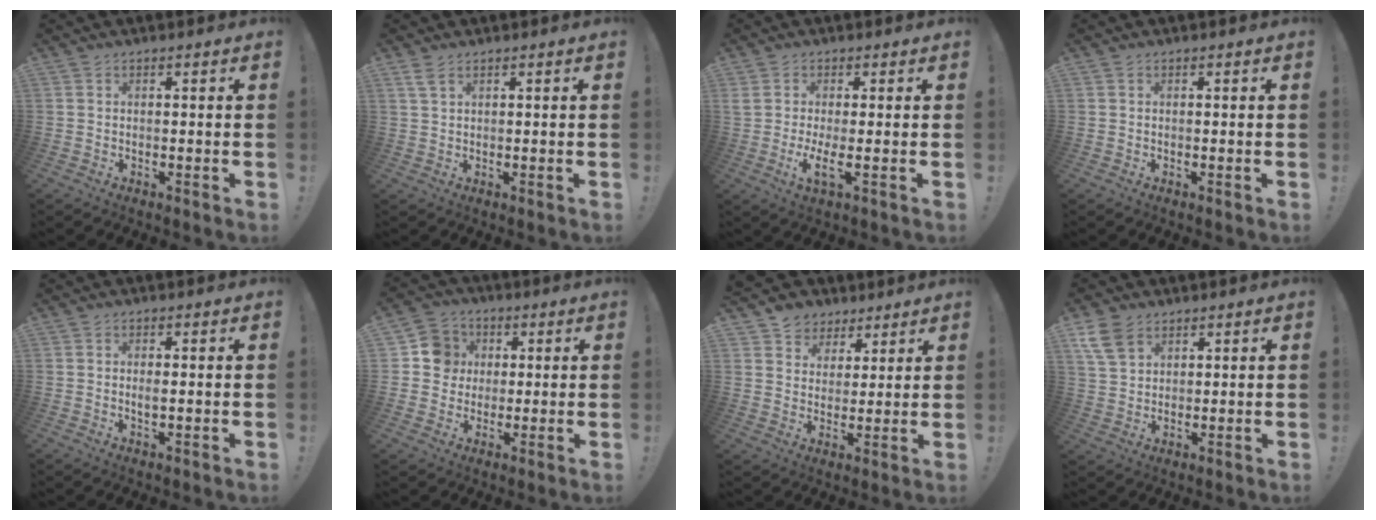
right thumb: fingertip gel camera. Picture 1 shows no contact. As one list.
[{"total": 2.7, "force": [1.6, 0.9, 1.9], "torque": [-0.036, -0.004, 0.030]}, {"total": 5.4, "force": [0.0, 0.9, 5.3], "torque": [-0.092, -0.022, 0.000]}, {"total": 0.0}, {"total": 1.6, "force": [-0.2, 0.4, 1.5], "torque": [-0.023, -0.003, -0.005]}, {"total": 9.5, "force": [1.3, 9.1, 2.3], "torque": [-0.021, 0.005, 0.029]}, {"total": 6.3, "force": [3.6, 5.2, 0.2], "torque": [-0.004, -0.026, 0.076]}, {"total": 8.4, "force": [4.8, 5.4, 4.2], "torque": [-0.072, -0.010, 0.097]}]